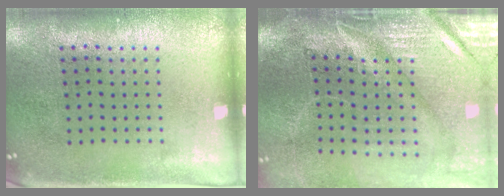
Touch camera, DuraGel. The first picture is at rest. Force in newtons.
{"total": 4.7, "press": 4.0, "slide": 2.5}